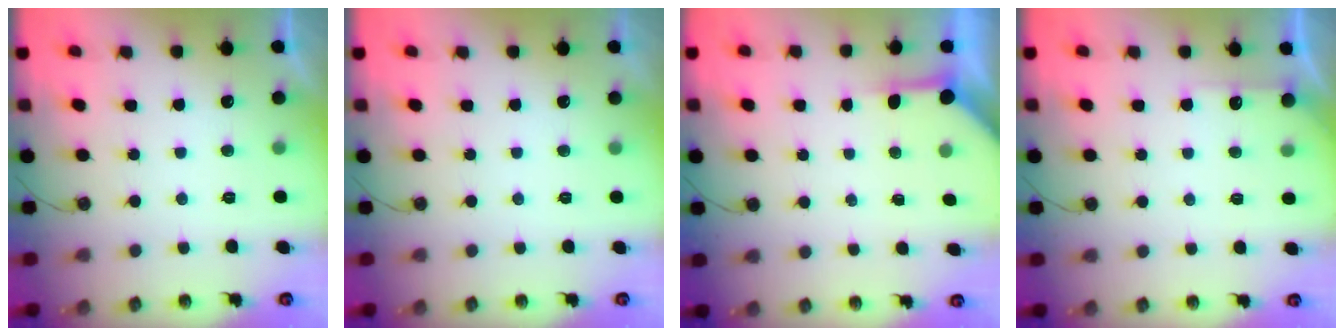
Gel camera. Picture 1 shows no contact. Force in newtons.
{"total": 0.0}
{"total": 3.8, "press": 3.8, "slide": 0.4}
{"total": 5.1, "press": 5.1, "slide": 0.4}